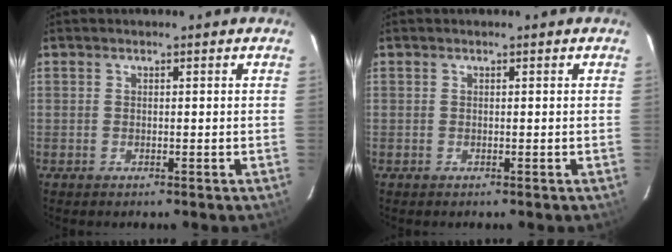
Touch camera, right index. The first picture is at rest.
{"total": 0.0}